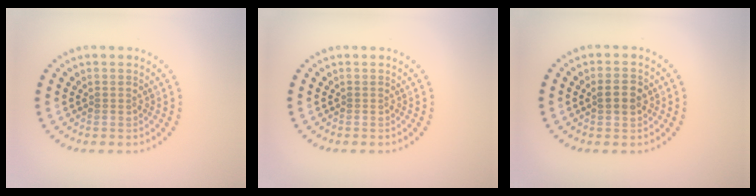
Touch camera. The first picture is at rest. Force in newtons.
{"total": 0.0}
{"total": 2.5, "press": 2.4, "slide": 0.4}